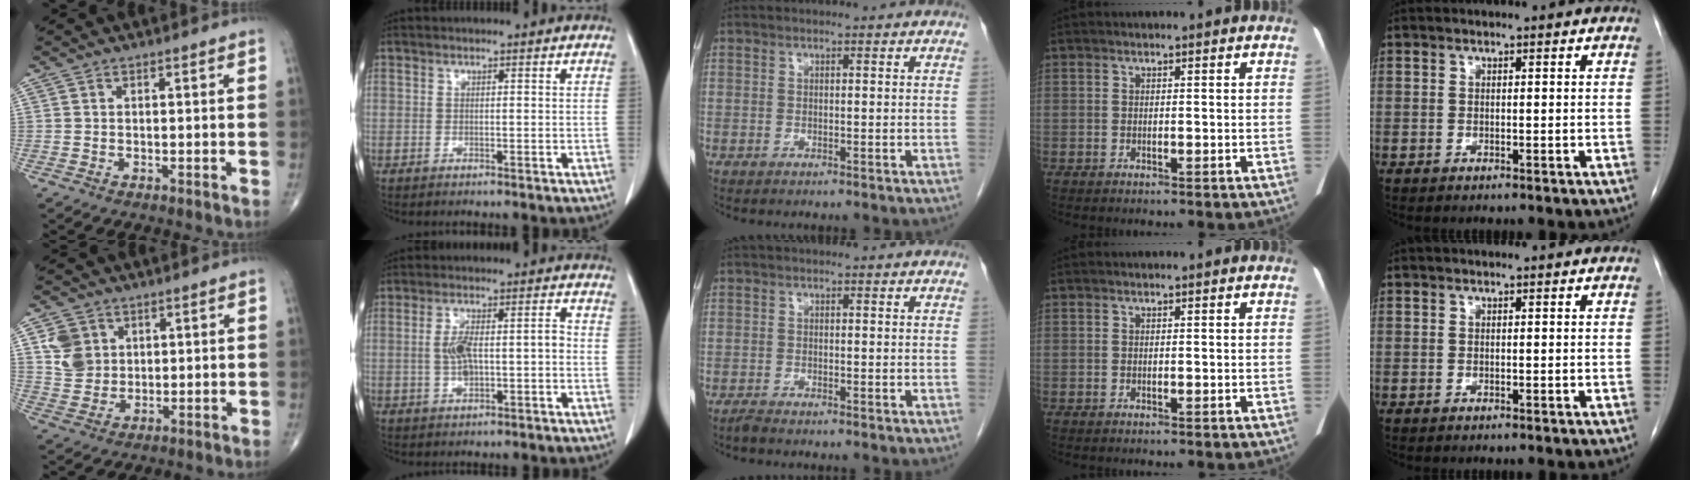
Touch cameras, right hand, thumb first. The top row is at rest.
{"thumb": {"total": 6.6, "force": [2.4, 5.5, 2.6], "torque": [-0.032, -0.009, 0.052]}, "index": {"total": 6.1, "force": [-0.8, 2.0, 5.7], "torque": [-0.114, 0.021, -0.010]}, "middle": {"total": 1.0, "force": [-0.9, 0.0, 0.4], "torque": [-0.016, -0.003, -0.019]}}